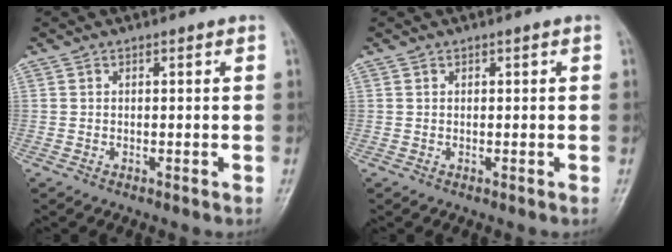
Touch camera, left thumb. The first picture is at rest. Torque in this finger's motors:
{"motor_torque": [-0.01, 0.01, -0.01, 0.01, 0.00]}